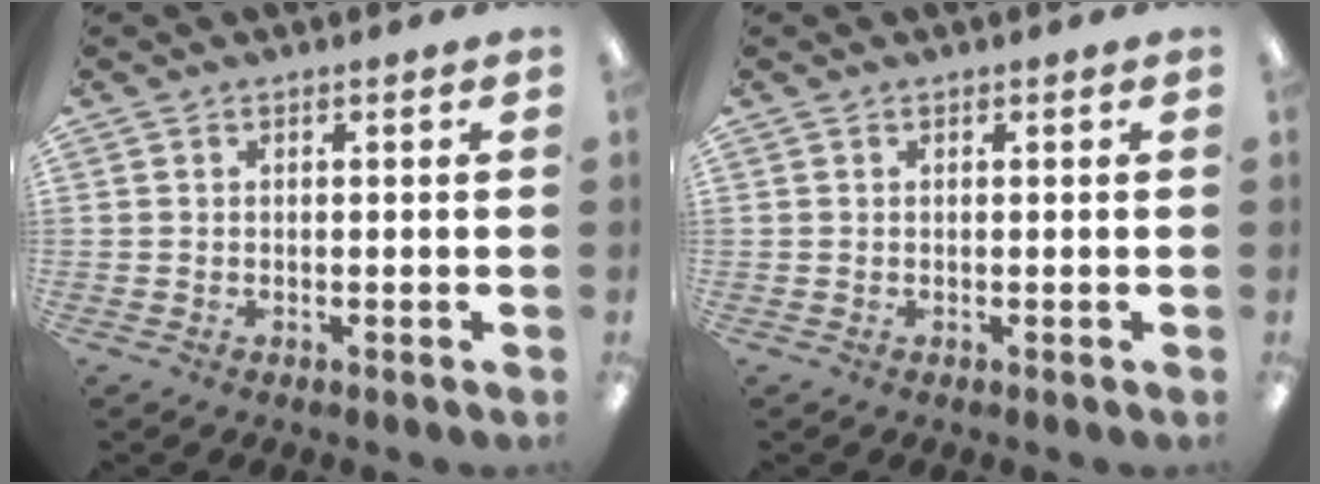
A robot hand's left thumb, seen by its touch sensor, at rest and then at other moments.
{"total": 0.0}